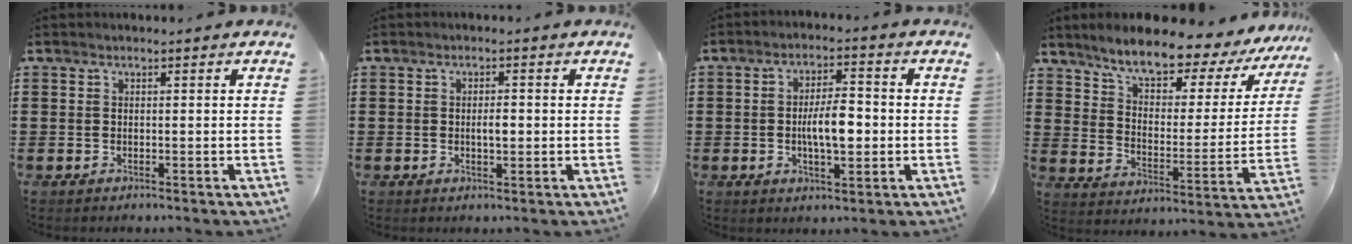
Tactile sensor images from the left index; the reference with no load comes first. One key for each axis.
{"total": 3.1, "fx": -0.1, "fy": 1.1, "fz": 2.9, "tx": -0.046, "ty": -0.001, "tz": -0.004}
{"total": 6.6, "fx": -0.8, "fy": 2.6, "fz": 6.0, "tx": -0.098, "ty": 0.000, "tz": -0.021}
{"total": 8.4, "fx": 7.1, "fy": 1.8, "fz": 4.0, "tx": -0.094, "ty": -0.050, "tz": 0.115}